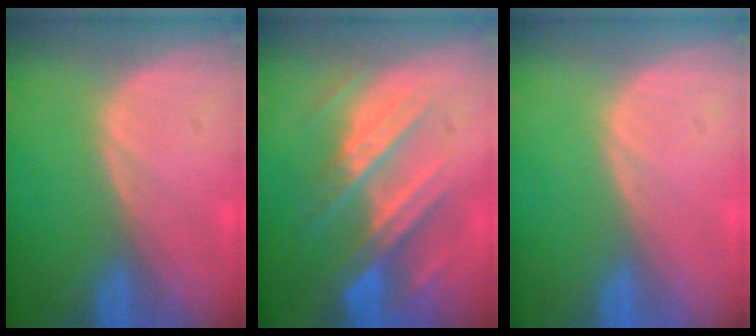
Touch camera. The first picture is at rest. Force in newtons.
{"total": 8.9, "press": 7.8, "slide": 4.4}
{"total": 0.0}